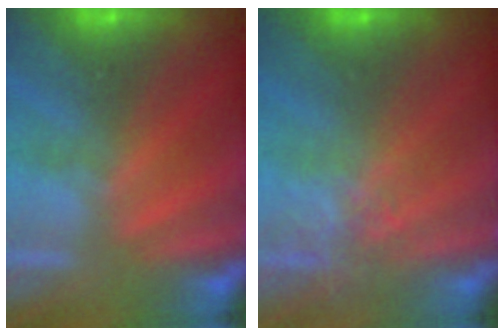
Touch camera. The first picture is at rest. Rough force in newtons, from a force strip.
{"total": 2.7}